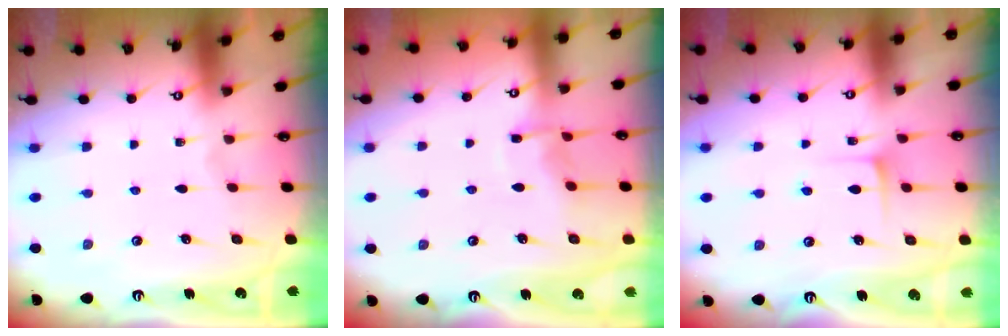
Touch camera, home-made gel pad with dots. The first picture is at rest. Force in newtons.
{"total": 6.3, "press": 6.3, "slide": 0.7}
{"total": 4.9, "press": 4.9, "slide": 0.6}